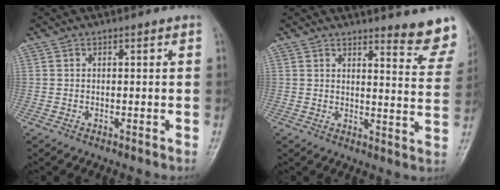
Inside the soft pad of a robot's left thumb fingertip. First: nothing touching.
{"total": 9.4, "force": [8.4, 1.3, 4.1], "torque": [-0.023, -0.071, 0.087]}